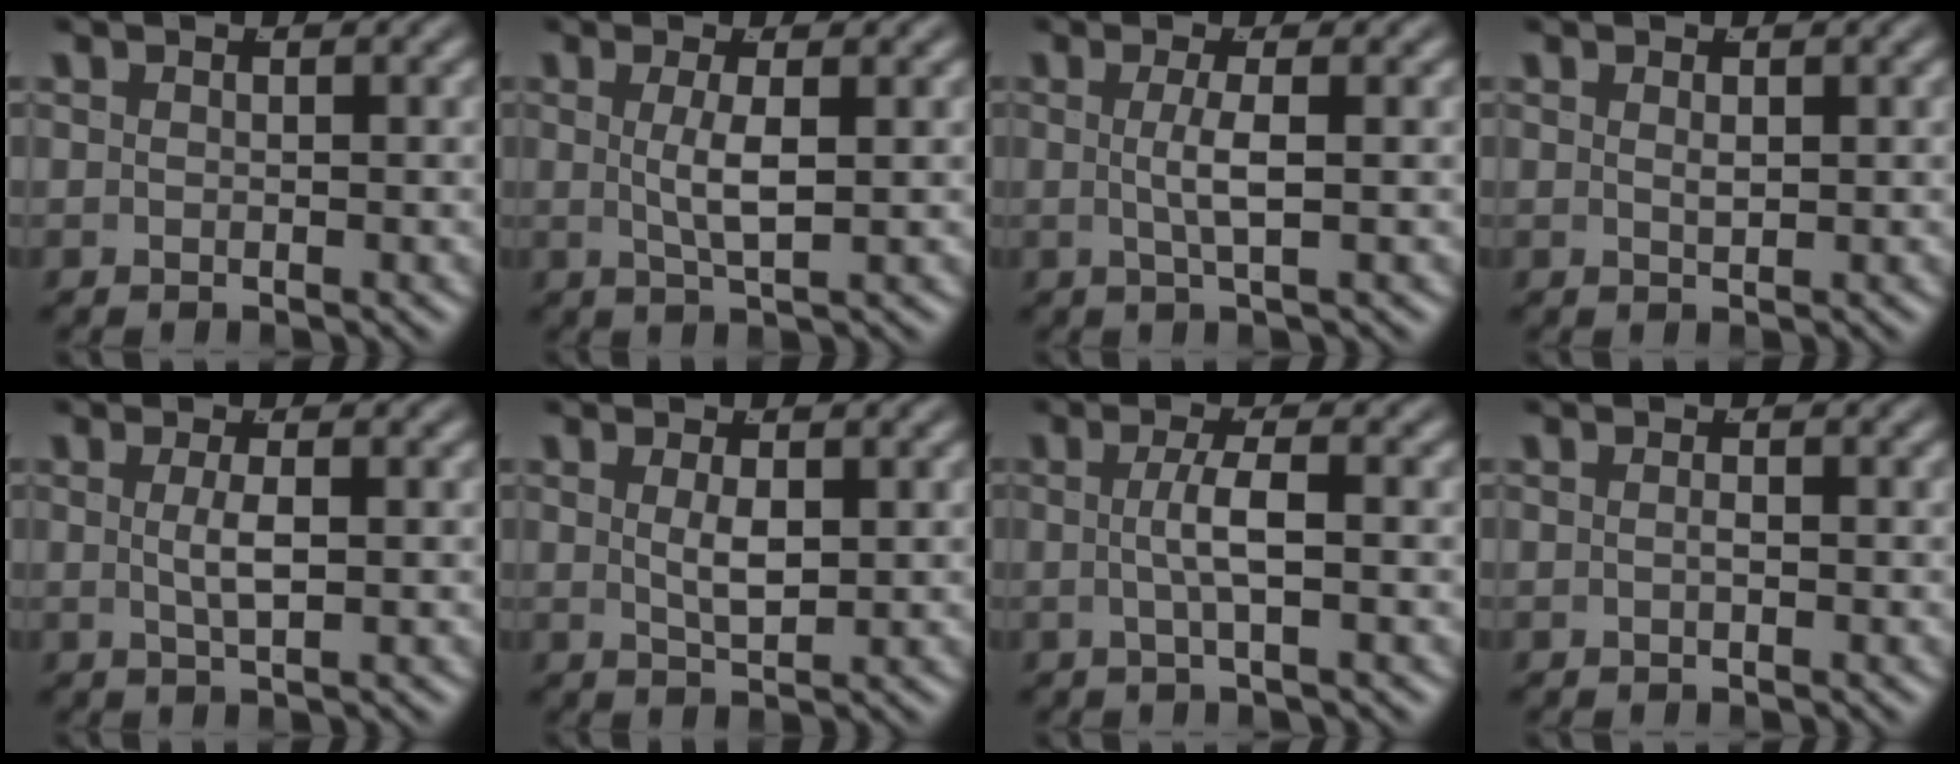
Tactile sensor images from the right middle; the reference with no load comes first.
{"total": 2.5, "force": [0.2, -0.4, 2.4], "torque": [-0.050, -0.013, 0.012]}
{"total": 2.2, "force": [-0.1, -0.6, 2.1], "torque": [-0.042, -0.007, 0.004]}
{"total": 0.7, "force": [0.2, -0.4, 0.5], "torque": [-0.008, -0.008, 0.011]}
{"total": 1.7, "force": [0.0, -0.4, 1.7], "torque": [-0.033, -0.009, 0.006]}
{"total": 1.9, "force": [0.5, -0.1, 1.8], "torque": [-0.031, -0.012, 0.018]}
{"total": 2.5, "force": [-0.4, -0.5, 2.4], "torque": [-0.046, -0.002, -0.004]}
{"total": 0.5, "force": [-0.3, -0.1, 0.4], "torque": [-0.010, -0.003, -0.004]}